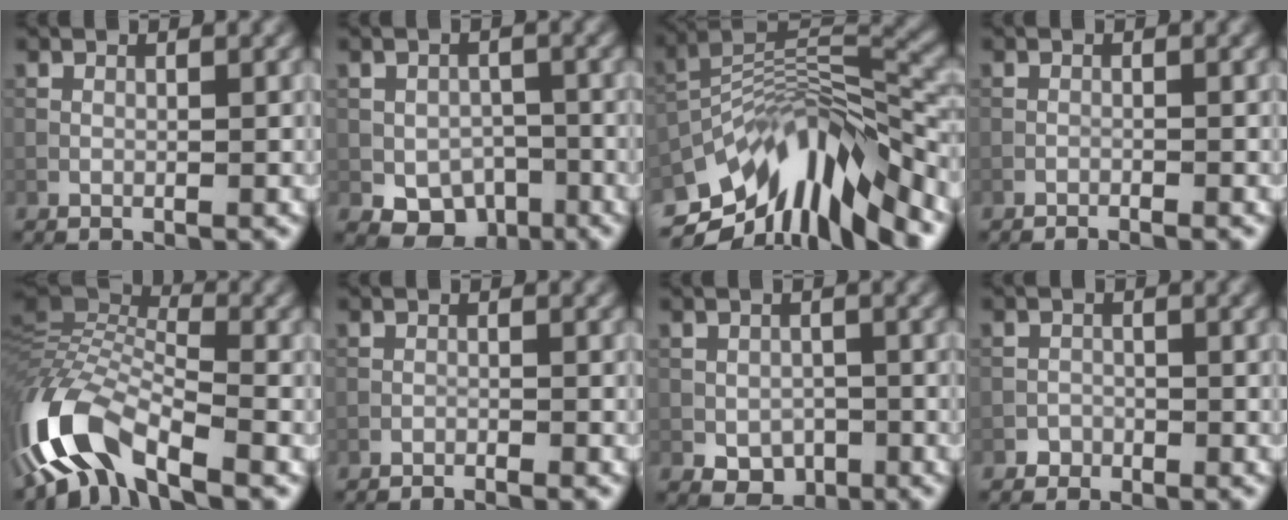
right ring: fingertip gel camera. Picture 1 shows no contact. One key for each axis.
{"total": 4.8, "fx": -2.0, "fy": 3.7, "fz": 2.4, "tx": -0.031, "ty": -0.009, "tz": -0.032}
{"total": 12.6, "fx": -7.7, "fy": 4.4, "fz": 9.0, "tx": -0.161, "ty": 0.014, "tz": -0.132}
{"total": 0.9, "fx": -0.9, "fy": -0.1, "fz": 0.2, "tx": -0.008, "ty": 0.003, "tz": -0.019}
{"total": 10.6, "fx": -5.9, "fy": 3.9, "fz": 7.8, "tx": -0.150, "ty": 0.009, "tz": -0.130}
{"total": 1.2, "fx": -1.2, "fy": -0.1, "fz": 0.3, "tx": -0.014, "ty": 0.003, "tz": -0.025}
{"total": 2.8, "fx": -1.0, "fy": 2.2, "fz": 1.4, "tx": -0.022, "ty": -0.006, "tz": -0.017}
{"total": 1.4, "fx": -1.1, "fy": 0.9, "fz": -0.2, "tx": 0.009, "ty": 0.010, "tz": -0.017}